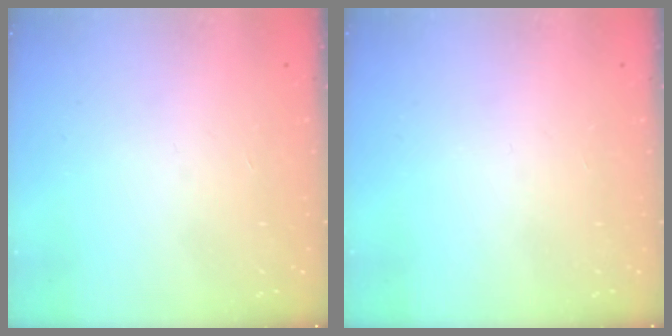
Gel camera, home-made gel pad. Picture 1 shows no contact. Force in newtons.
{"total": 0.0}